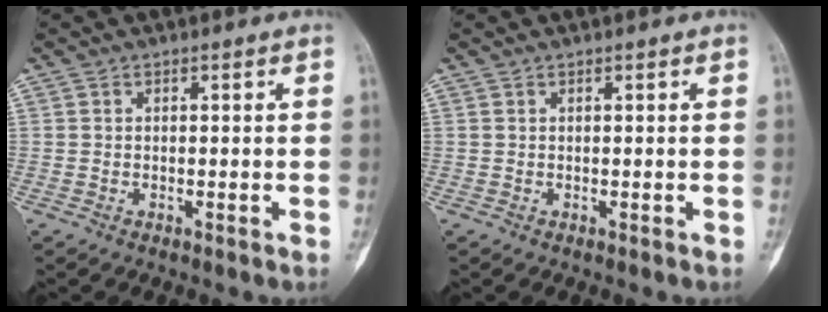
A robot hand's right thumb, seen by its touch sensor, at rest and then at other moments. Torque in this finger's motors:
{"motor_torque": [0.27, 0.07, 0.02, 0.19, -0.02]}